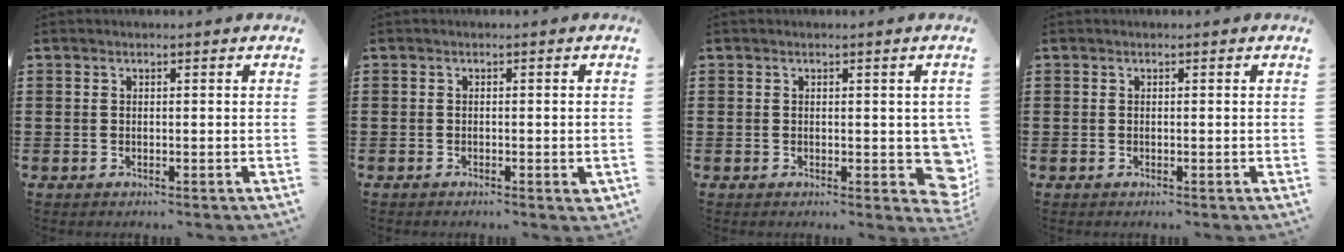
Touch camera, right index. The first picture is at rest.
{"total": 1.0, "force": [-0.8, 0.2, 0.7], "torque": [-0.014, -0.004, -0.013]}
{"total": 4.5, "force": [-0.3, 2.4, 3.8], "torque": [-0.032, -0.005, -0.008]}
{"total": 0.0}